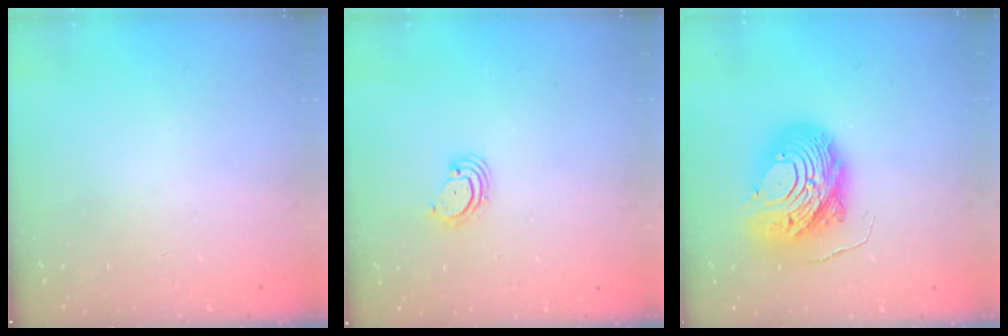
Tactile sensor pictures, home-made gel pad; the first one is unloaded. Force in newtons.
{"total": 3.0, "press": 3.0, "slide": 0.3}
{"total": 14.3, "press": 14.3, "slide": 1.4}